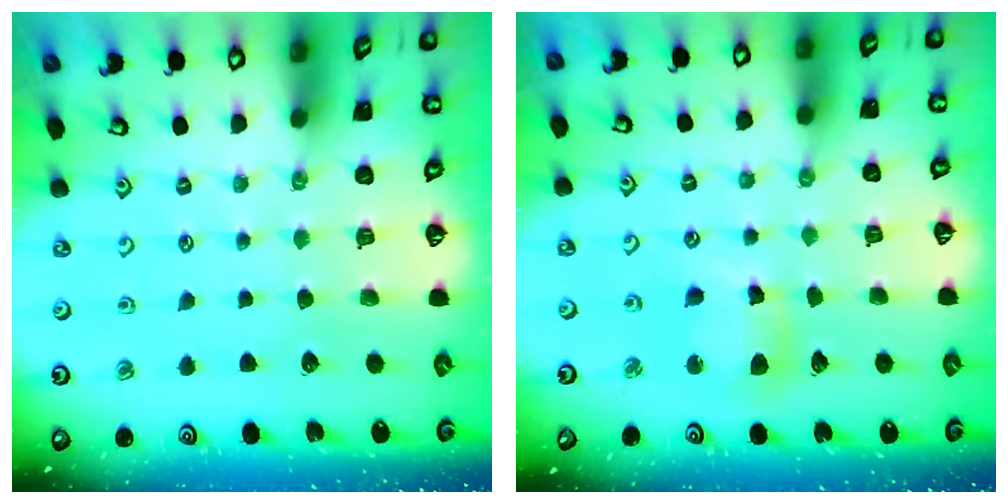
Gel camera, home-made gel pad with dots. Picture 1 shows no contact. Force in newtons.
{"total": 9.2, "press": 9.1, "slide": 1.0}